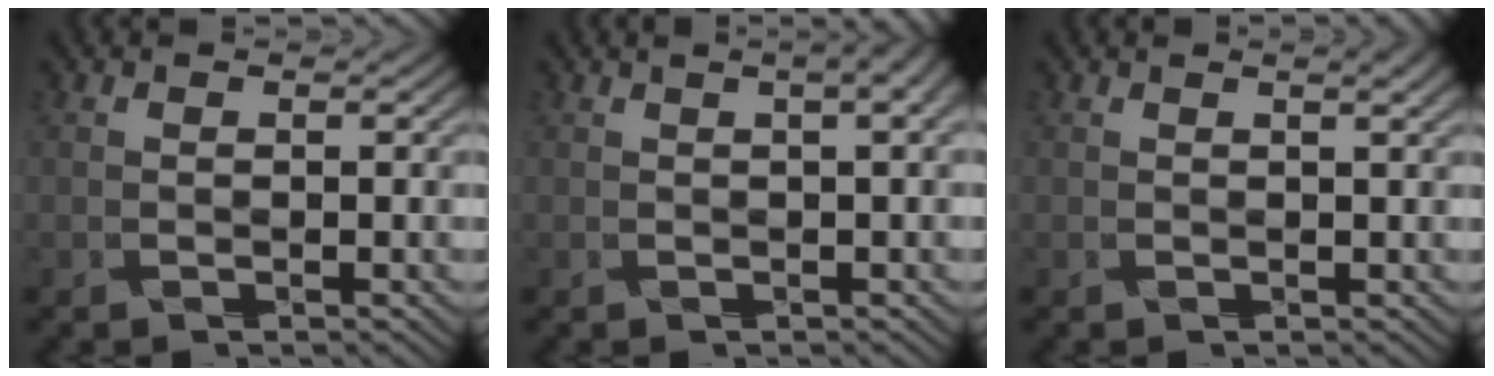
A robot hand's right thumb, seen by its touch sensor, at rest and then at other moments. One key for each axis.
{"total": 3.1, "fx": 0.8, "fy": 1.0, "fz": 2.9, "tx": -0.058, "ty": -0.001, "tz": 0.022}
{"total": 1.4, "fx": 0.5, "fy": 0.4, "fz": 1.2, "tx": -0.030, "ty": -0.002, "tz": 0.014}